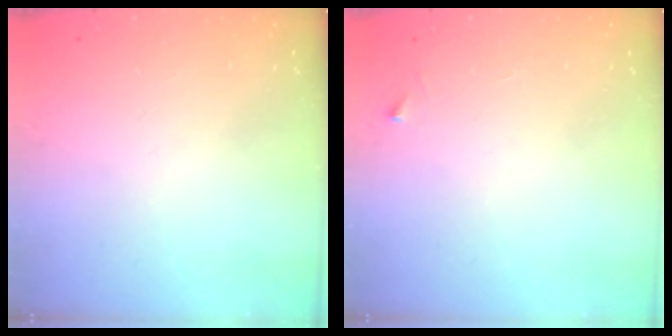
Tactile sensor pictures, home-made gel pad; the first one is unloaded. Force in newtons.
{"total": 2.5, "press": 2.5, "slide": 0.3}